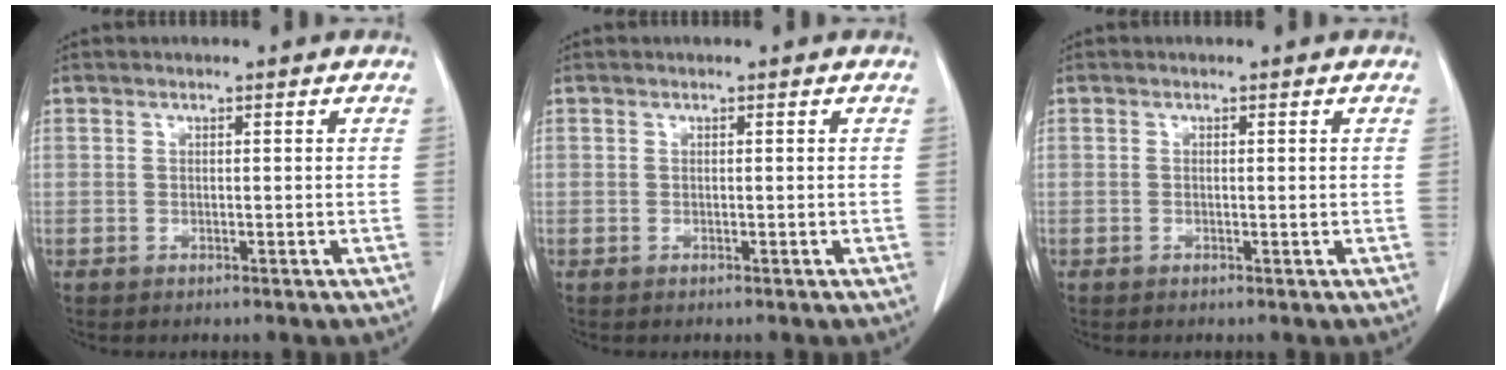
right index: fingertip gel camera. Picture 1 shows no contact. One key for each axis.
{"total": 0.0}
{"total": 0.0}